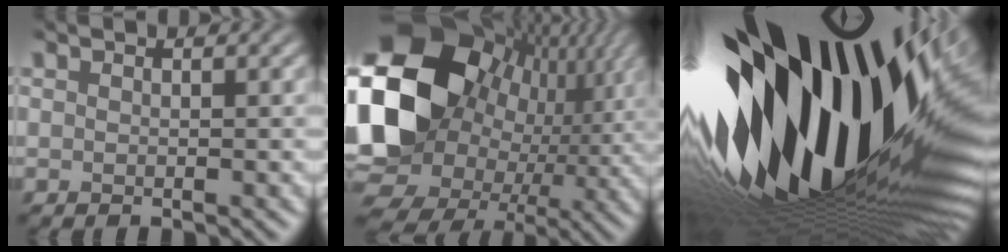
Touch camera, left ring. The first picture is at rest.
{"total": 20.6, "force": [1.3, 16.7, 12.1], "torque": [-0.237, -0.003, 0.003]}
{"total": 21.2, "force": [1.2, 9.1, 19.1], "torque": [-0.323, -0.057, 0.002]}